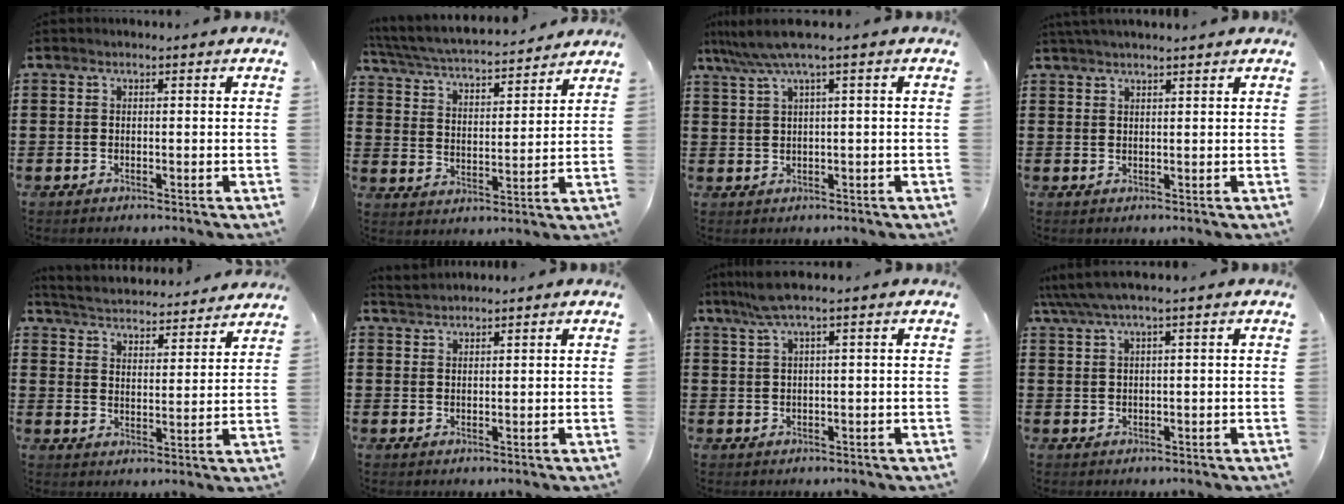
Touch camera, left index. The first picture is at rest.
{"total": 5.0, "force": [4.7, 0.3, 1.6], "torque": [-0.054, -0.032, 0.076]}
{"total": 4.3, "force": [2.0, -0.4, 3.7], "torque": [-0.084, -0.010, 0.031]}
{"total": 1.8, "force": [1.7, -0.1, 0.6], "torque": [-0.016, 0.003, 0.033]}
{"total": 3.8, "force": [3.8, -0.1, -0.1], "torque": [-0.022, -0.033, 0.059]}
{"total": 2.0, "force": [2.0, 0.2, 0.0], "torque": [-0.006, 0.004, 0.040]}
{"total": 3.4, "force": [1.7, -0.2, 2.9], "torque": [-0.065, -0.002, 0.028]}
{"total": 2.2, "force": [1.1, -0.1, 1.9], "torque": [-0.046, -0.004, 0.016]}